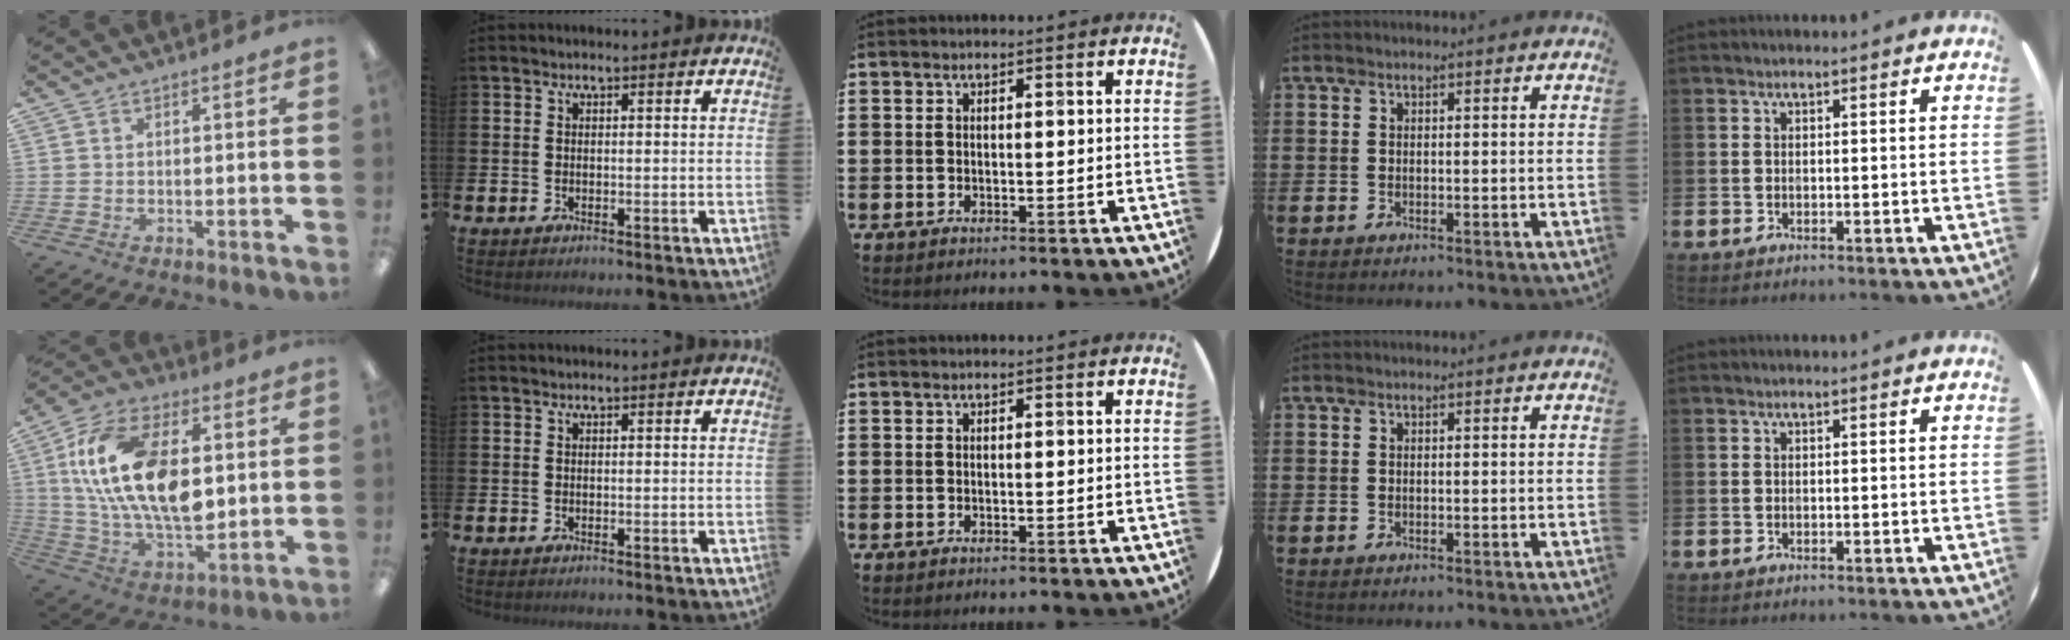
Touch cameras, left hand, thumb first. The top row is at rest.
{"thumb": {"total": 21.0, "force": [3.6, 12.2, 16.7], "torque": [-0.326, 0.005, 0.059]}}